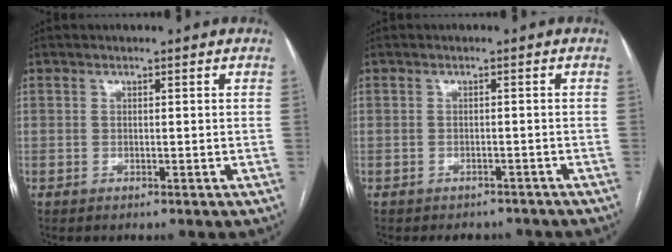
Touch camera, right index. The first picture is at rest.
{"total": 5.4, "force": [-4.7, 2.4, 0.8], "torque": [-0.005, 0.005, -0.050]}